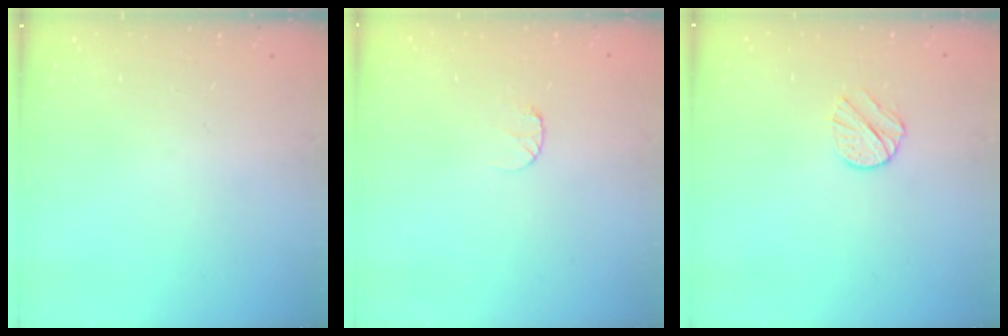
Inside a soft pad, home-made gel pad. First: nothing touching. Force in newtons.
{"total": 3.1, "press": 3.1, "slide": 0.3}
{"total": 6.8, "press": 6.8, "slide": 0.6}